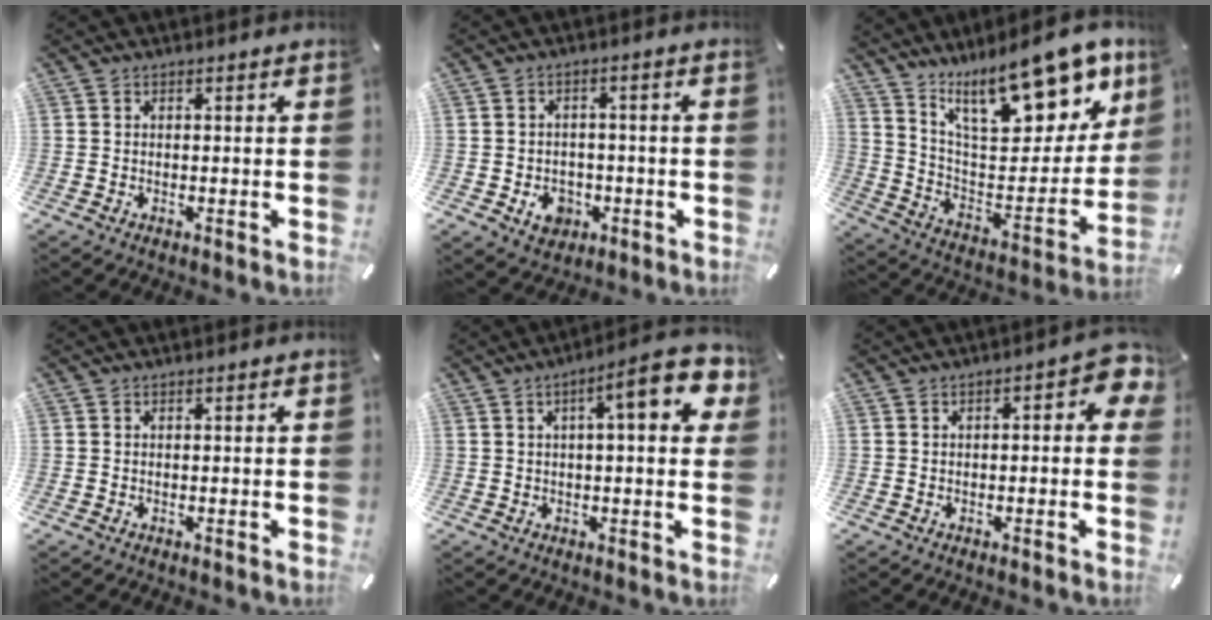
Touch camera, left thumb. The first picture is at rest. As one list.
[{"total": 6.2, "force": [-2.2, 5.1, 2.8], "torque": [-0.035, 0.010, -0.037]}, {"total": 22.9, "force": [15.7, 9.5, 13.7], "torque": [-0.196, -0.103, 0.267]}, {"total": 0.0}, {"total": 12.6, "force": [4.2, 3.2, 11.4], "torque": [-0.148, -0.023, 0.059]}, {"total": 5.6, "force": [0.2, 2.5, 5.0], "torque": [-0.058, -0.004, -0.001]}]